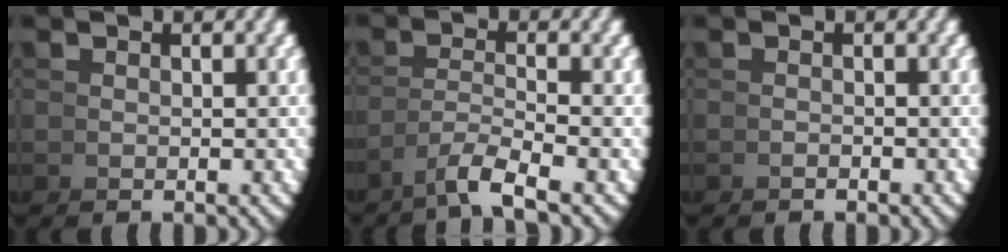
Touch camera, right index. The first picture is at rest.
{"total": 3.1, "force": [-1.9, 0.2, 2.5], "torque": [-0.045, -0.008, -0.026]}
{"total": 1.2, "force": [-0.7, -0.9, -0.5], "torque": [0.015, 0.000, -0.014]}